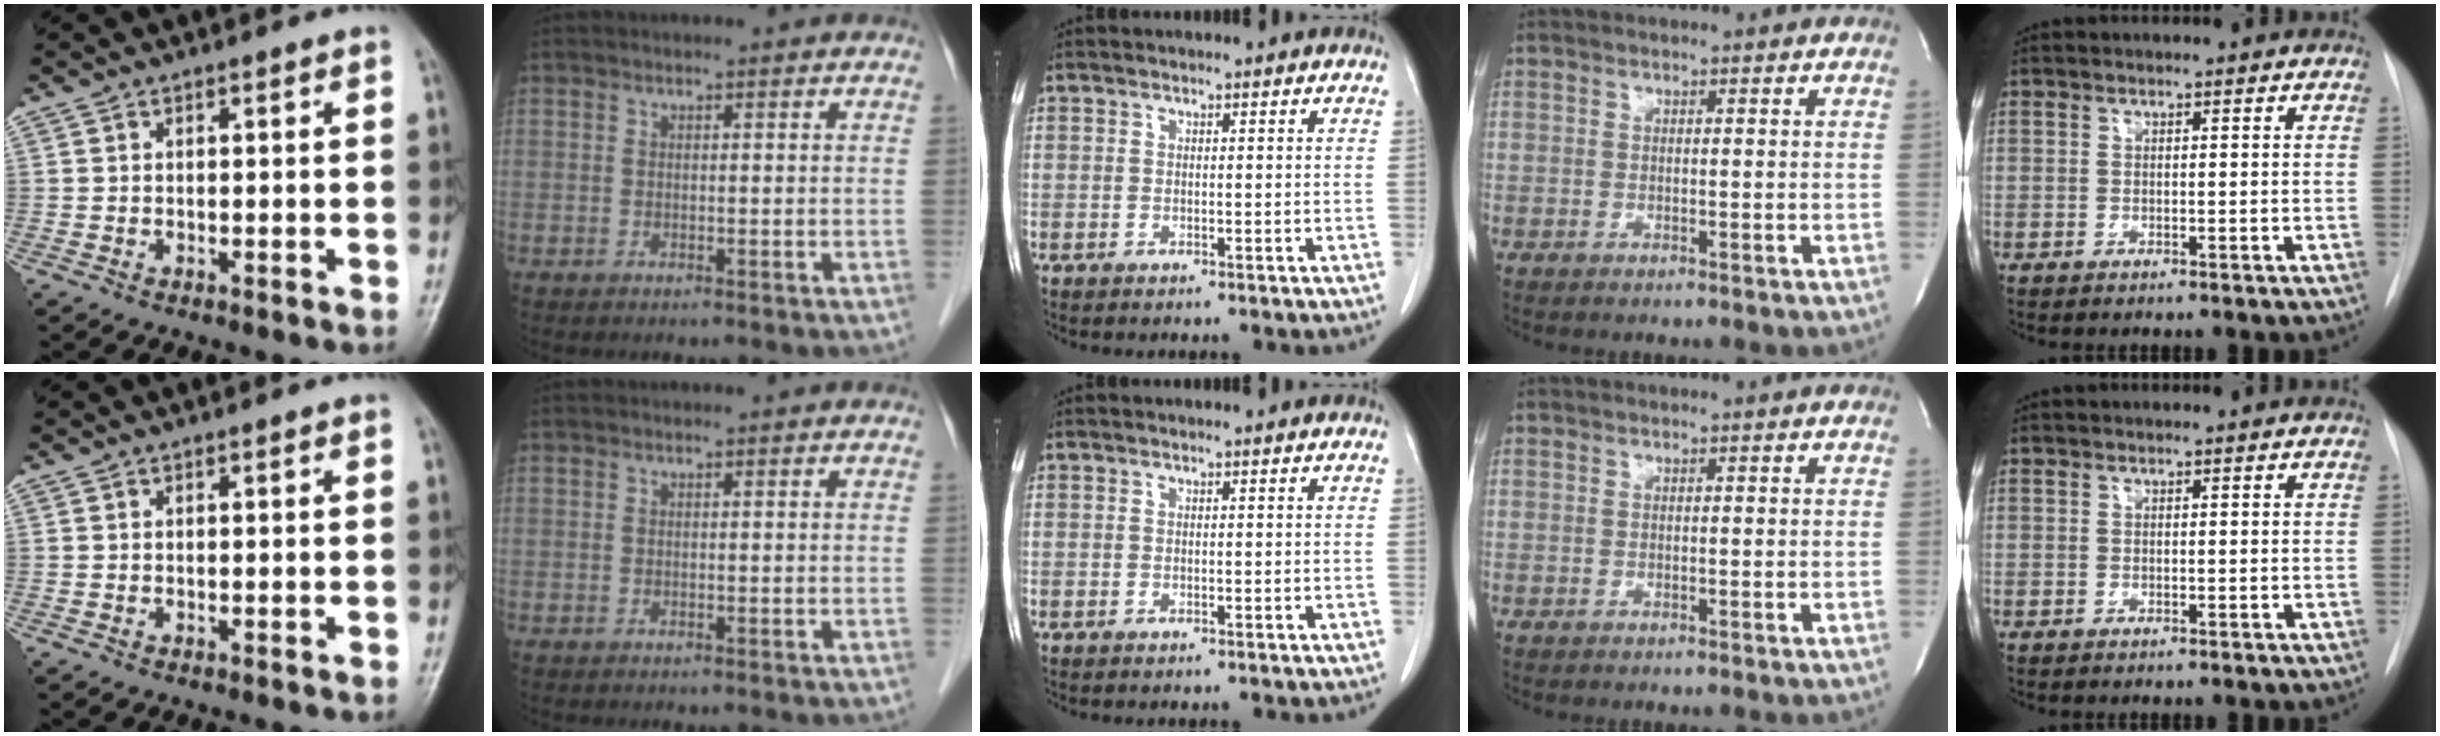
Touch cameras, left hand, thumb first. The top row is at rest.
{}